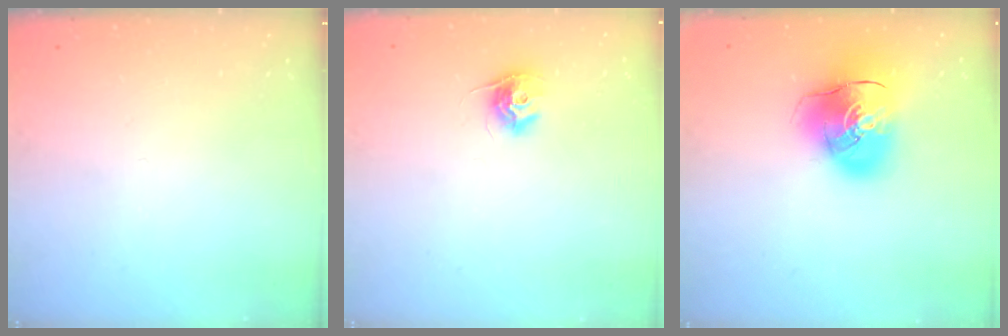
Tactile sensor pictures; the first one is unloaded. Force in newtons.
{"total": 9.5, "press": 9.5, "slide": 0.3}
{"total": 15.9, "press": 15.6, "slide": 2.7}